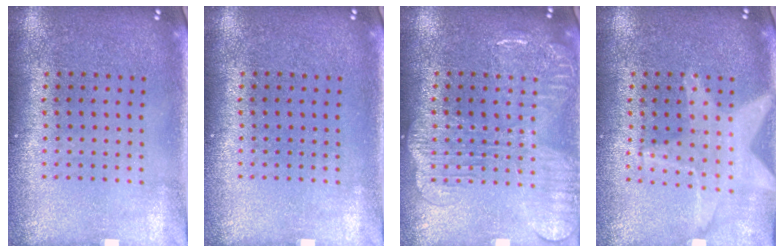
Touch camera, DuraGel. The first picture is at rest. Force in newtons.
{"total": 0.0}
{"total": 1.9, "press": 1.8, "slide": 0.5}
{"total": 1.2, "press": 1.2, "slide": 0.2}